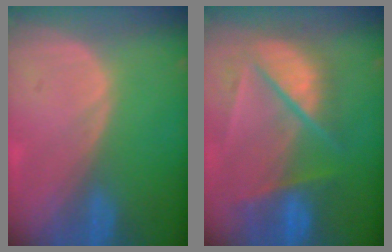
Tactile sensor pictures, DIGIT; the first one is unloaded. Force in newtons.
{"total": 9.4, "press": 8.2, "slide": 4.5}